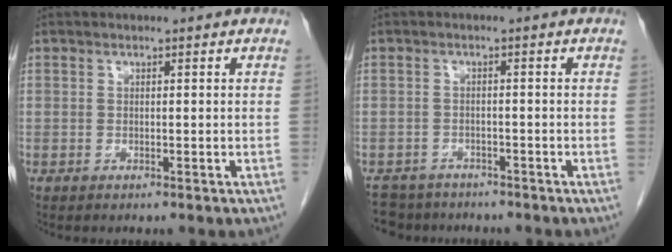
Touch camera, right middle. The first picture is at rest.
{"total": 5.4, "force": [-4.8, 2.4, -0.1], "torque": [0.005, -0.002, -0.076]}